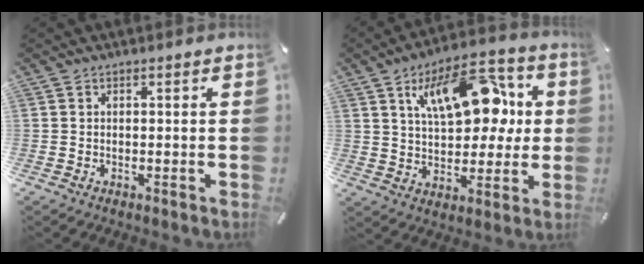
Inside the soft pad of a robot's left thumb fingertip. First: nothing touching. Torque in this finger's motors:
{"motor_torque": [0.78, 0.80, 1.46, -1.31, 0.44]}